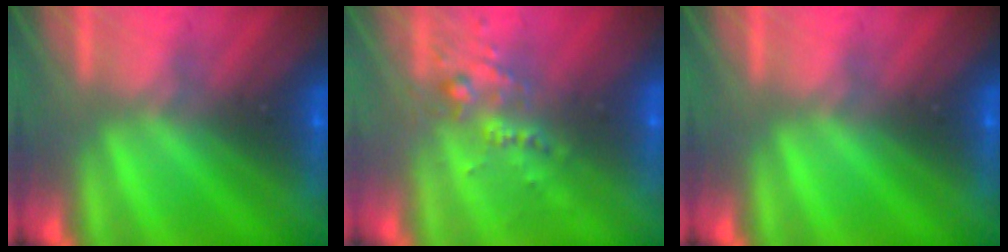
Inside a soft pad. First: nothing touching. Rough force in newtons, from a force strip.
{"total": 2.6}
{"total": 0.0}